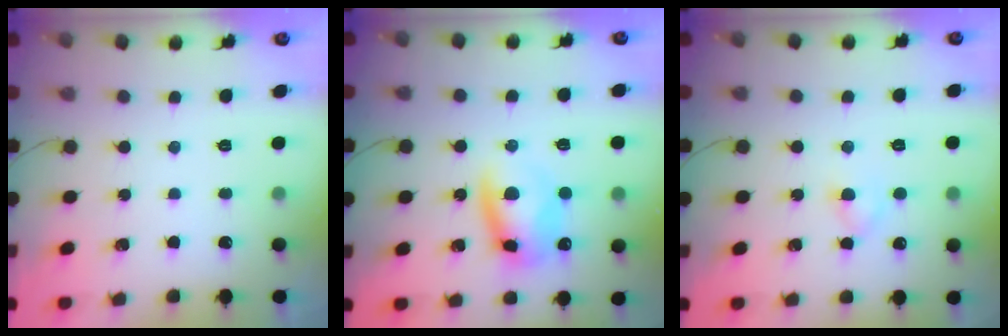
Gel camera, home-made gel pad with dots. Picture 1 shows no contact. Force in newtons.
{"total": 9.8, "press": 9.5, "slide": 2.2}
{"total": 3.2, "press": 3.1, "slide": 0.9}